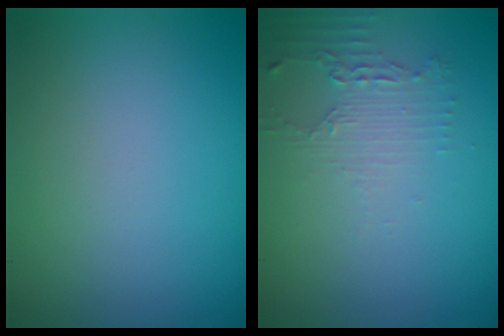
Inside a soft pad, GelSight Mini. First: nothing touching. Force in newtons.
{"total": 2.2, "press": 1.7, "slide": 1.4}